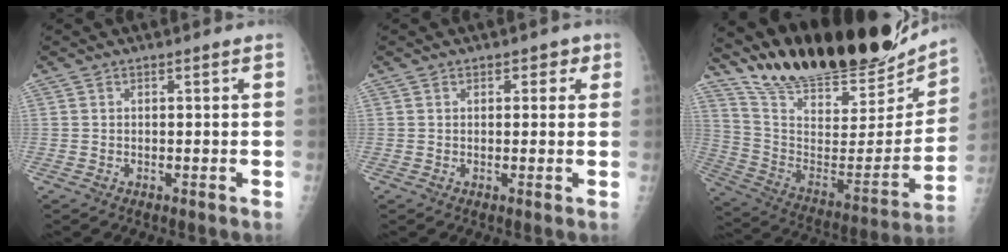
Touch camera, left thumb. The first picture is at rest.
{"total": 2.2, "force": [1.0, 1.6, 1.2], "torque": [0.008, 0.001, 0.007]}
{"total": 29.4, "force": [25.5, 7.9, 12.5], "torque": [-0.183, -0.120, 0.394]}